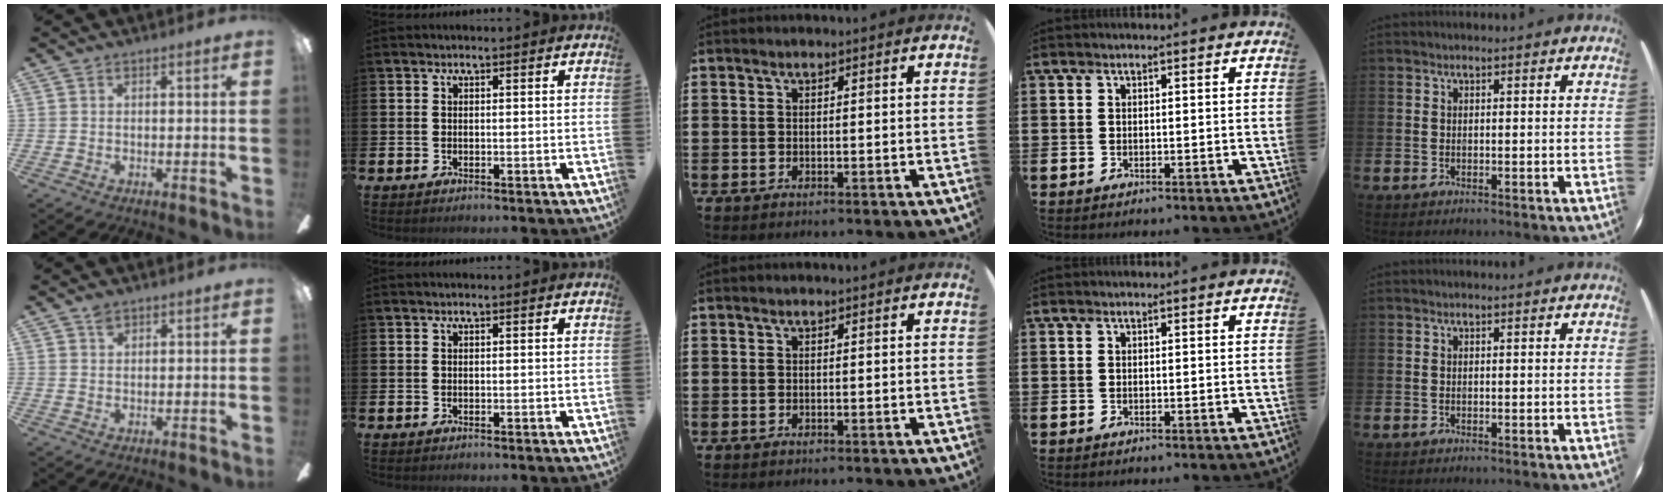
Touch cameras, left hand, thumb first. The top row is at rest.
{"thumb": {"total": 2.0, "force": [1.5, 1.1, 0.9], "torque": [-0.020, 0.001, 0.027]}}